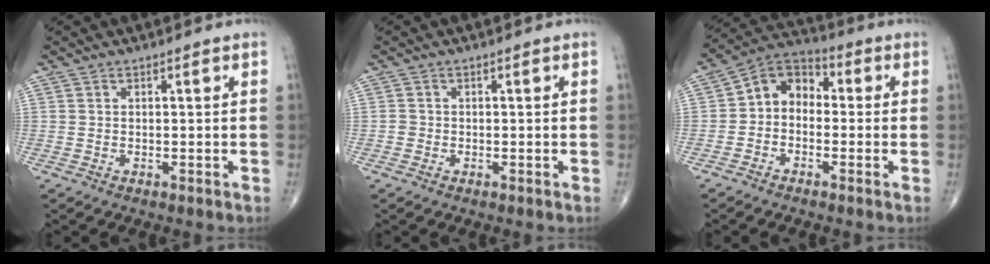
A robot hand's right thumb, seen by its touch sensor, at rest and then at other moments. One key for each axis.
{"total": 1.0, "fx": -0.3, "fy": 0.9, "fz": 0.2, "tx": 0.003, "ty": 0.004, "tz": -0.008}
{"total": 8.0, "fx": -0.7, "fy": 6.1, "fz": 5.0, "tx": -0.054, "ty": 0.034, "tz": -0.035}